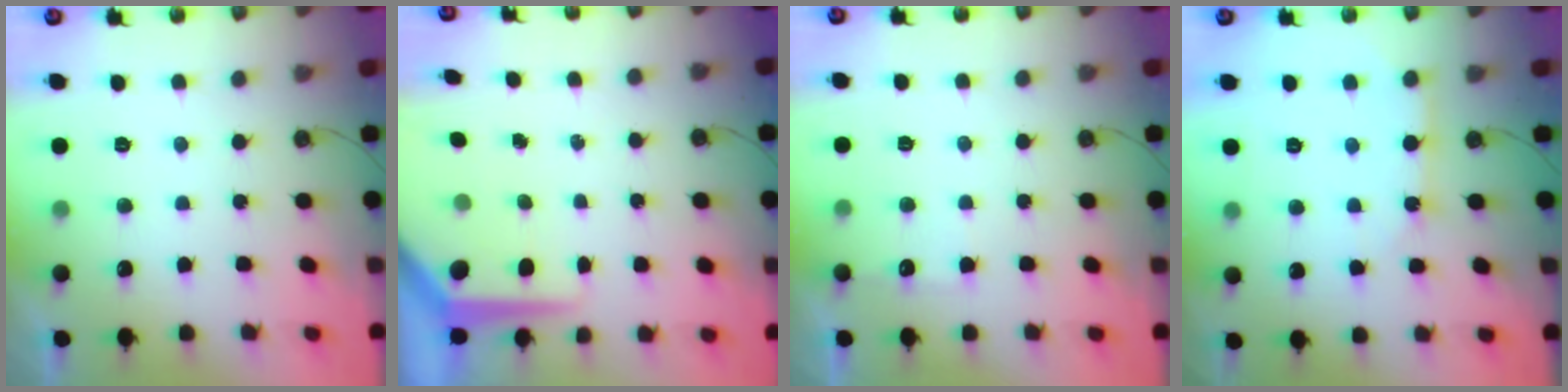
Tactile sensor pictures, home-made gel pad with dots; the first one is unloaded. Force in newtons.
{"total": 7.0, "press": 7.0, "slide": 0.6}
{"total": 4.5, "press": 4.5, "slide": 0.6}
{"total": 5.9, "press": 5.9, "slide": 0.5}